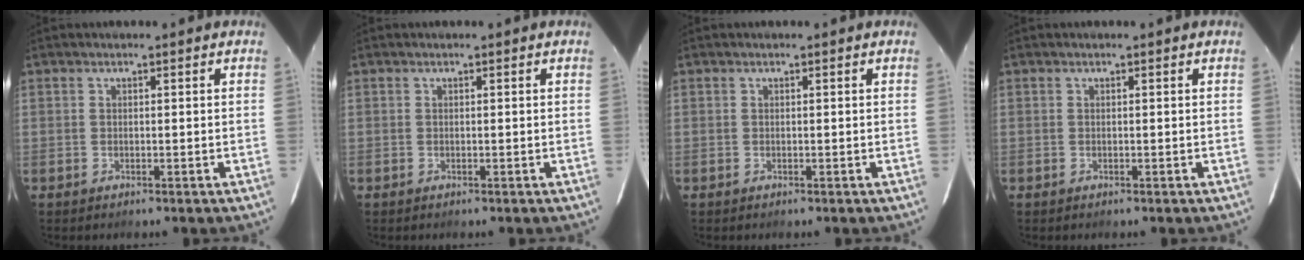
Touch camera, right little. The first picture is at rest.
{"total": 0.0}
{"total": 0.0}
{"total": 0.0}